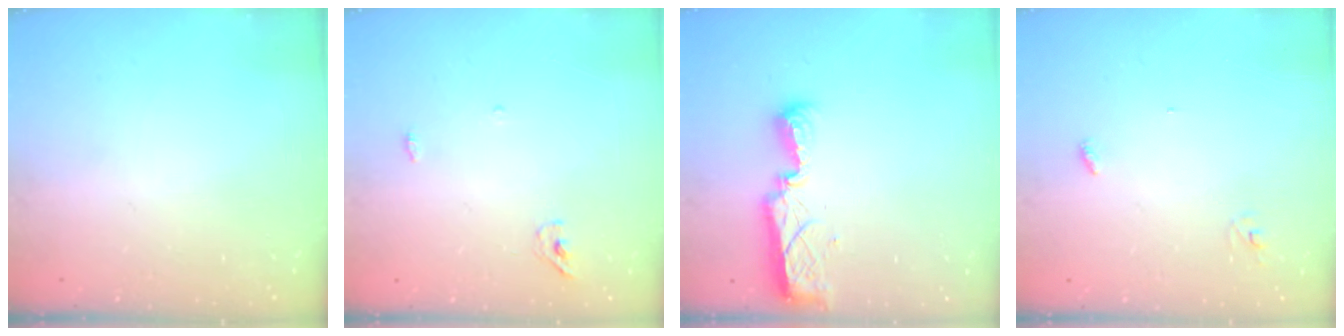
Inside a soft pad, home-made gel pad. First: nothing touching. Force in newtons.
{"total": 3.9, "press": 3.7, "slide": 1.2}
{"total": 7.9, "press": 7.9, "slide": 0.9}
{"total": 2.8, "press": 2.8, "slide": 0.3}